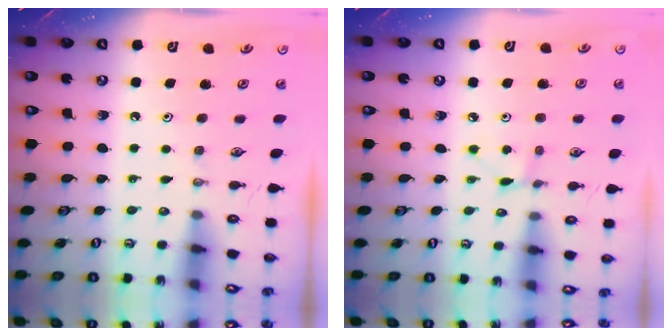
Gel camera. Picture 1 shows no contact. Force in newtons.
{"total": 2.7, "press": 2.7, "slide": 0.3}